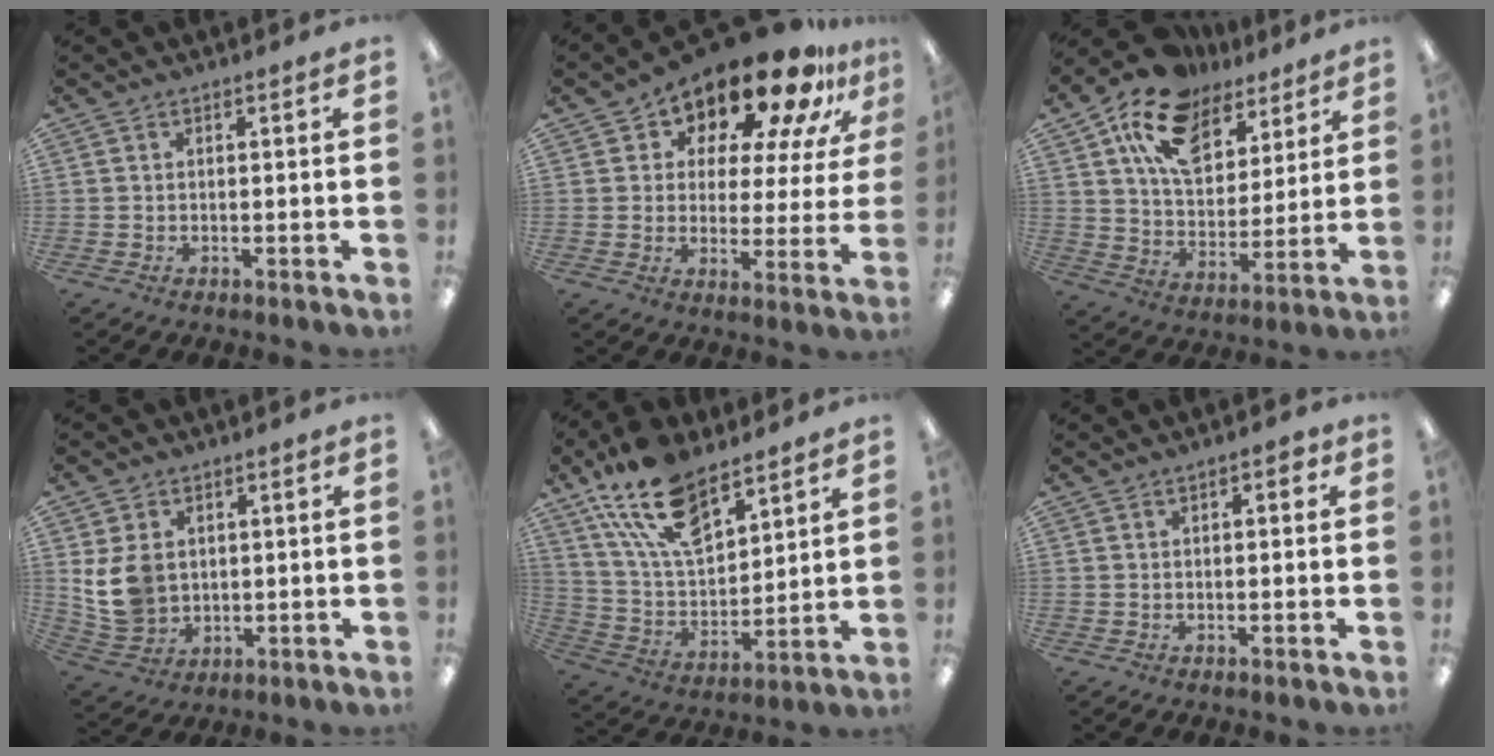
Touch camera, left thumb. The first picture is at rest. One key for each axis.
{"total": 16.9, "fx": 13.7, "fy": 5.9, "fz": 7.9, "tx": -0.138, "ty": -0.107, "tz": 0.230}
{"total": 16.8, "fx": 10.7, "fy": 9.9, "fz": 8.3, "tx": -0.151, "ty": -0.048, "tz": 0.195}
{"total": 9.2, "fx": 2.0, "fy": 7.5, "fz": 4.9, "tx": -0.113, "ty": 0.007, "tz": 0.041}
{"total": 19.0, "fx": 12.6, "fy": 9.1, "fz": 10.9, "tx": -0.216, "ty": -0.060, "tz": 0.227}
{"total": 2.1, "fx": 0.8, "fy": 1.0, "fz": 1.7, "tx": -0.019, "ty": -0.001, "tz": 0.010}